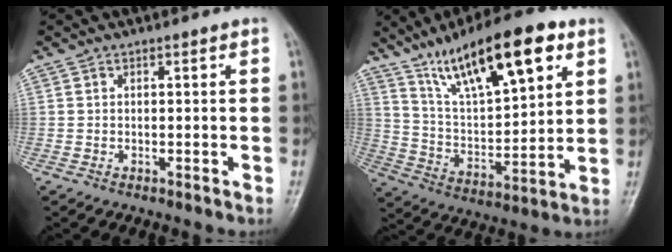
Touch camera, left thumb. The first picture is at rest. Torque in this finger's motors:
{"motor_torque": [1.58, 1.58, 1.67, -1.10, 0.22]}